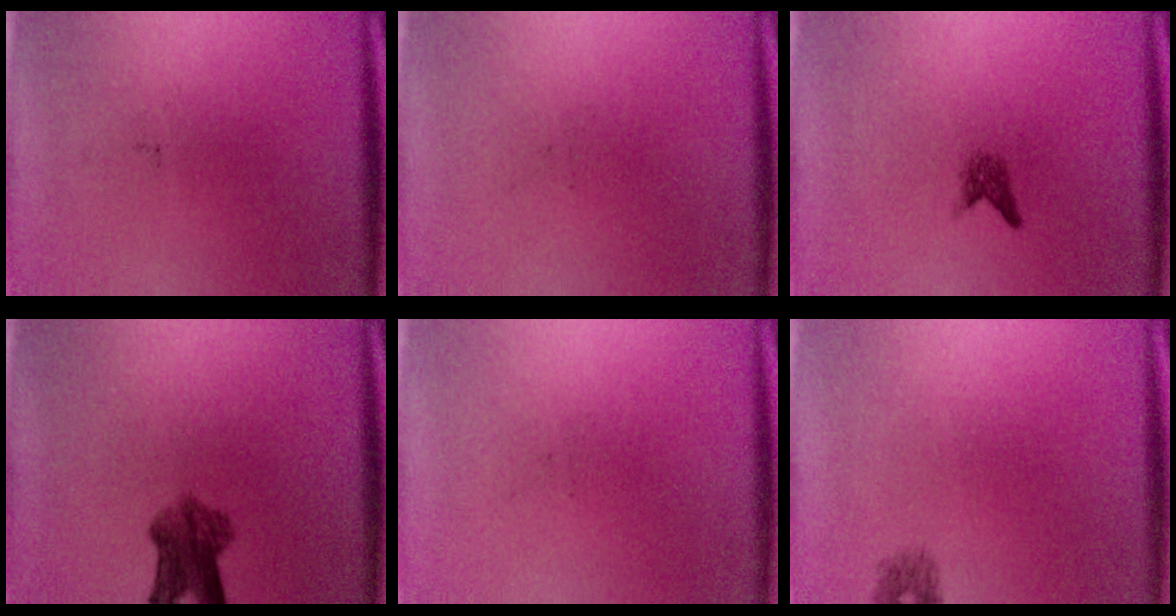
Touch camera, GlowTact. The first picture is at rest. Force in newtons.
{"total": 0.0}
{"total": 1.5}
{"total": 5.7}
{"total": 0.0}
{"total": 1.0}